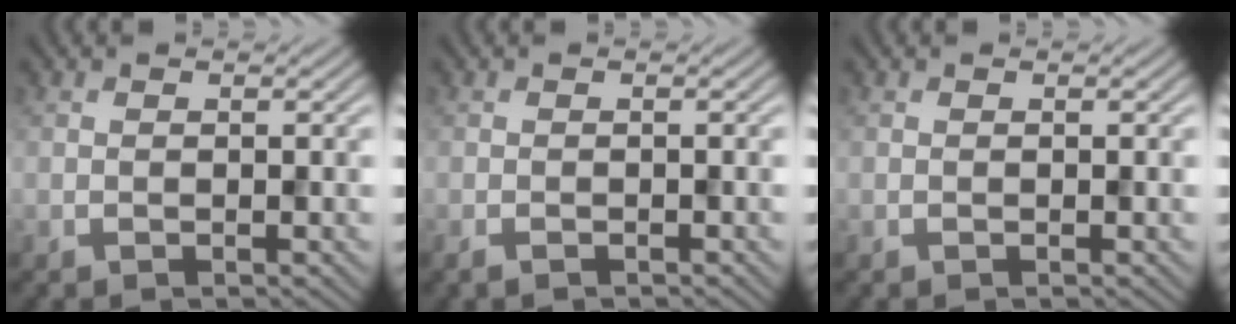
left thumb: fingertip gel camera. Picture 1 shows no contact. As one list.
[{"total": 1.6, "force": [-1.3, 0.7, 0.7], "torque": [-0.015, -0.007, -0.023]}, {"total": 0.0}]